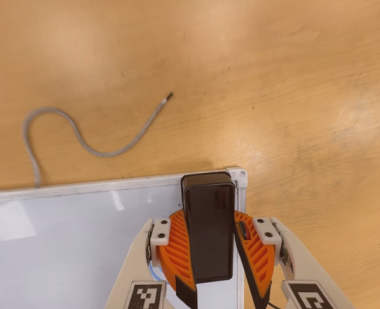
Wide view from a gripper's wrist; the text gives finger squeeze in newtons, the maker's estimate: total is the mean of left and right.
{"total": 12.0, "left": 13.9, "right": 10.1}